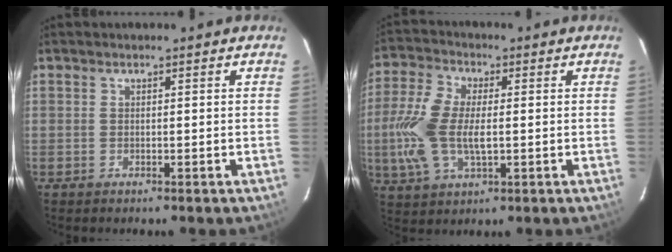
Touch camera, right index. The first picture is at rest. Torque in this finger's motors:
{"motor_torque": [0.49, -0.09, 0.34, 0.21]}